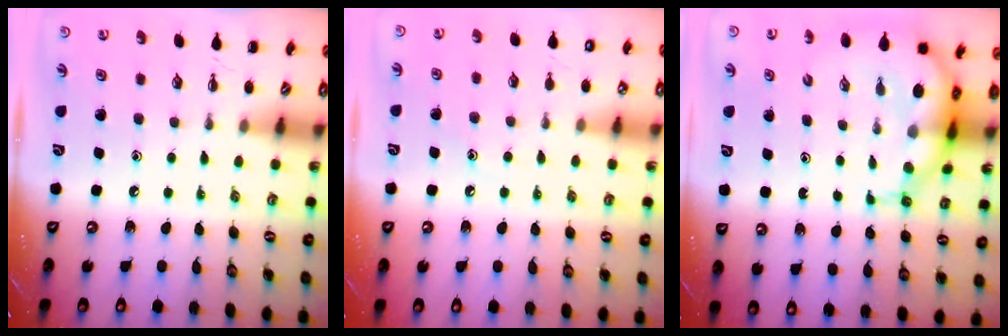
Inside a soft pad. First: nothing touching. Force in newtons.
{"total": 6.5, "press": 6.3, "slide": 1.4}
{"total": 8.7, "press": 8.3, "slide": 2.4}